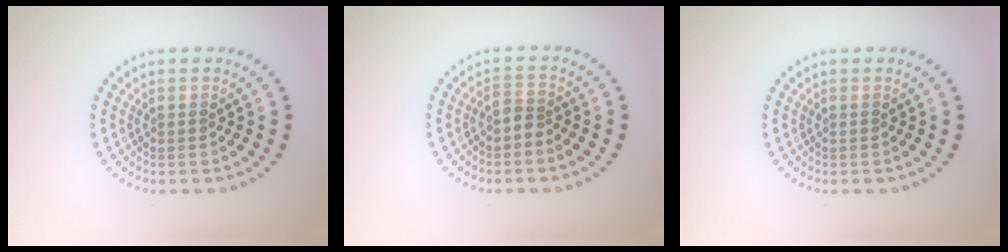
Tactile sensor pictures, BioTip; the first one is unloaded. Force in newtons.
{"total": 1.5, "press": 1.1, "slide": 1.0}
{"total": 0.0}